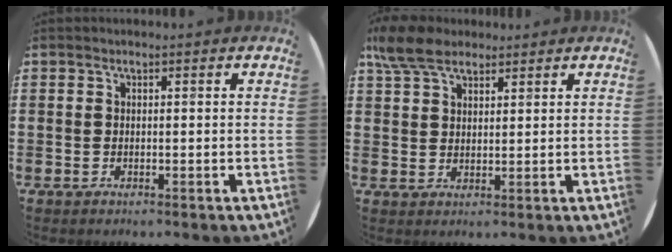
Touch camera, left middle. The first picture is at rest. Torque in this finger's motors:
{"motor_torque": [1.16, -0.98, 0.14, 0.11]}